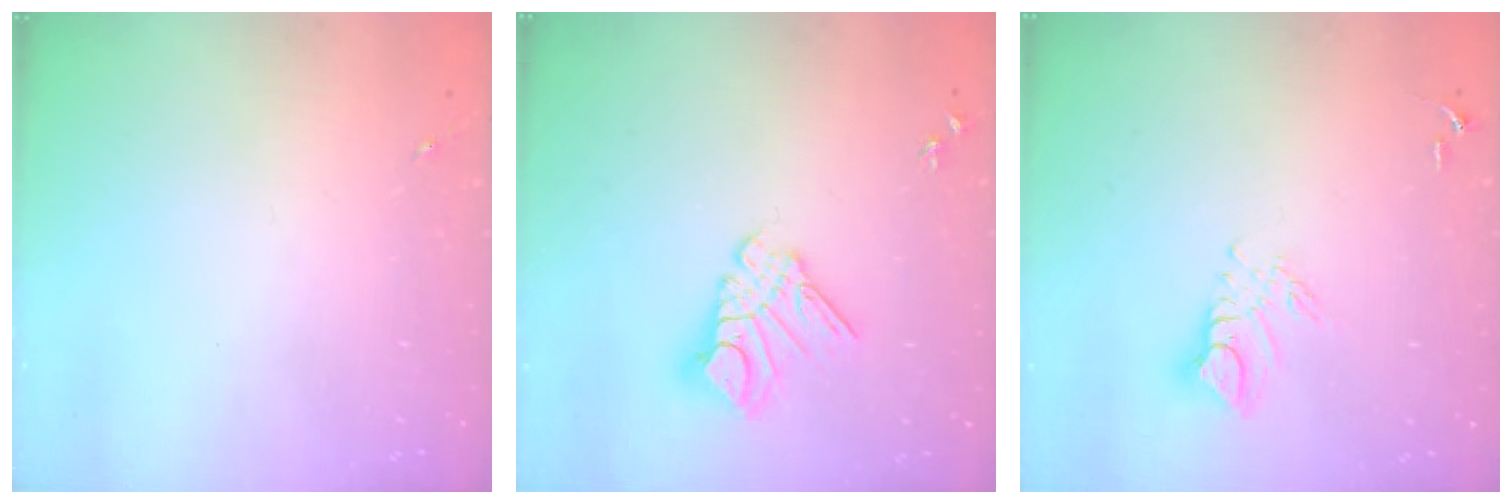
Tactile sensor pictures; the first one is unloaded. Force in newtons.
{"total": 11.6, "press": 11.6, "slide": 1.2}
{"total": 8.6, "press": 8.6, "slide": 0.8}